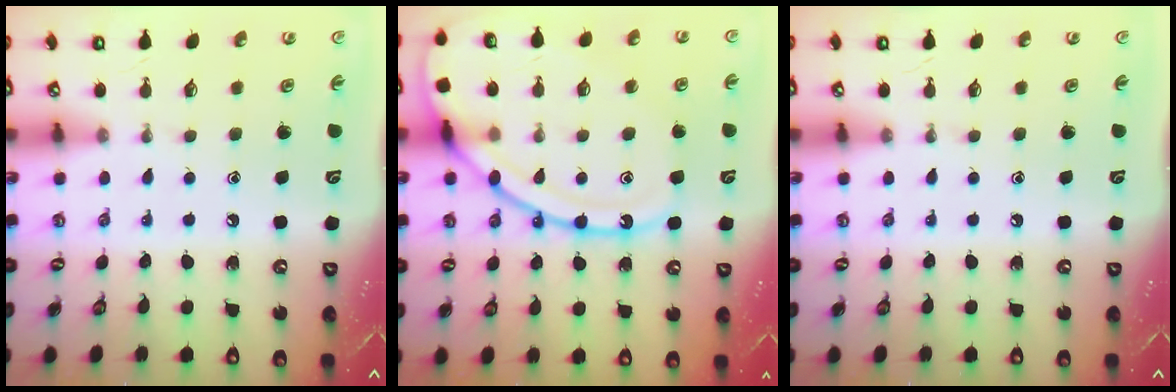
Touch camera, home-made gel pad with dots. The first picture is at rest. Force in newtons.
{"total": 18.4, "press": 18.3, "slide": 1.9}
{"total": 0.0}